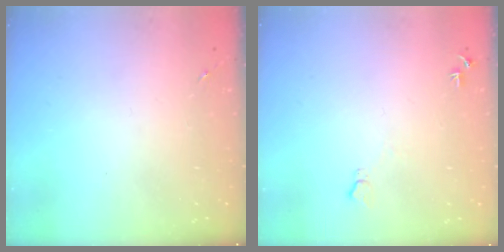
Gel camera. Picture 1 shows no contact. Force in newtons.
{"total": 5.8, "press": 5.8, "slide": 0.7}